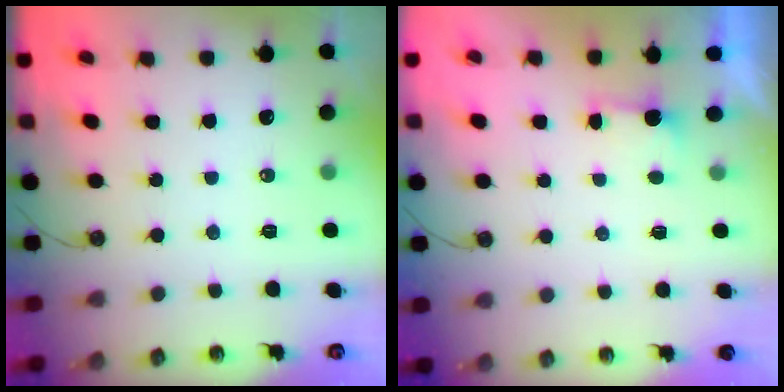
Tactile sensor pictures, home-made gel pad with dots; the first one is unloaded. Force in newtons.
{"total": 1.3, "press": 1.1, "slide": 0.7}